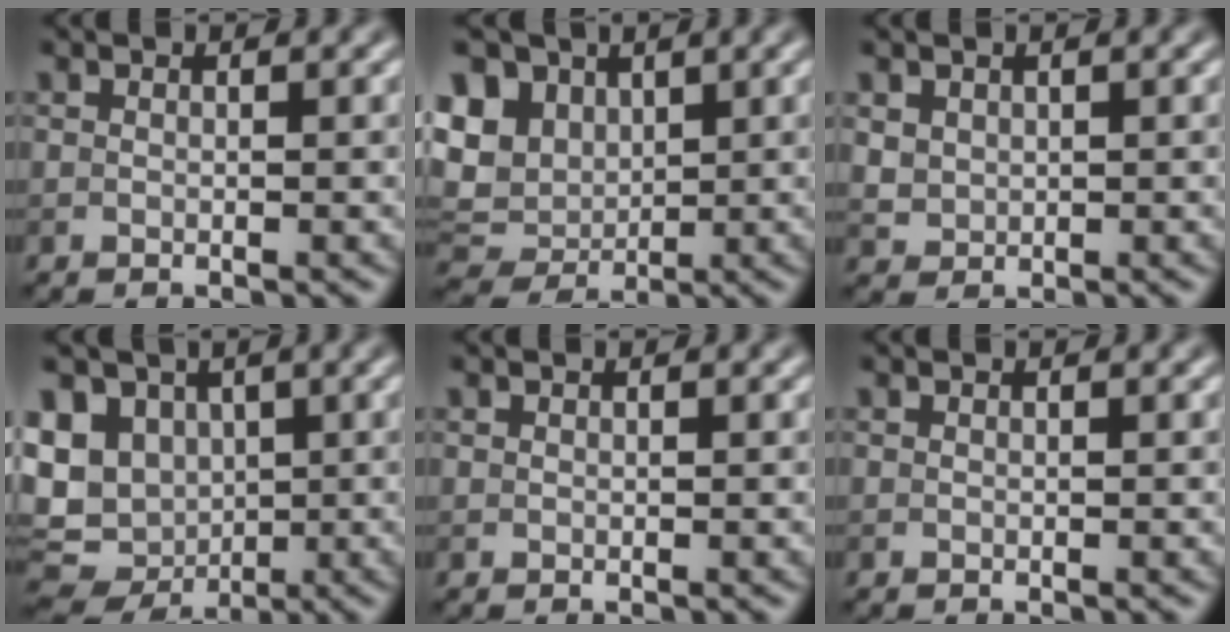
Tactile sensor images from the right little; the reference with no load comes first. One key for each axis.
{"total": 9.2, "fx": 3.2, "fy": 7.0, "fz": 5.0, "tx": -0.109, "ty": 0.025, "tz": 0.041}
{"total": 1.5, "fx": 0.7, "fy": 1.3, "fz": 0.5, "tx": -0.012, "ty": -0.004, "tz": 0.021}
{"total": 10.7, "fx": 1.3, "fy": 8.8, "fz": 6.0, "tx": -0.111, "ty": 0.006, "tz": 0.011}
{"total": 0.0}
{"total": 0.0}